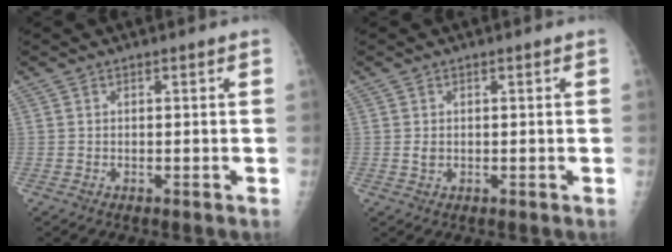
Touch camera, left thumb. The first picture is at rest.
{"total": 1.2, "force": [0.2, 1.0, 0.7], "torque": [-0.010, -0.001, 0.006]}